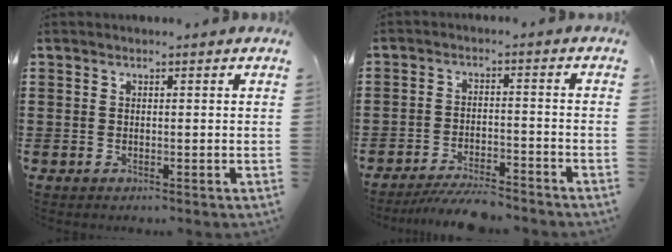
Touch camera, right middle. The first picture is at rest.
{"total": 5.3, "force": [-5.0, 0.7, 1.8], "torque": [-0.034, 0.001, -0.097]}